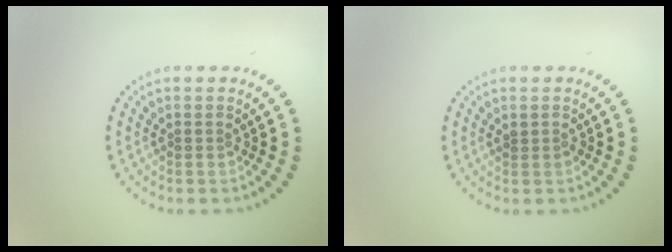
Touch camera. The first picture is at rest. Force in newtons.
{"total": 0.7, "press": 0.7, "slide": 0.2}